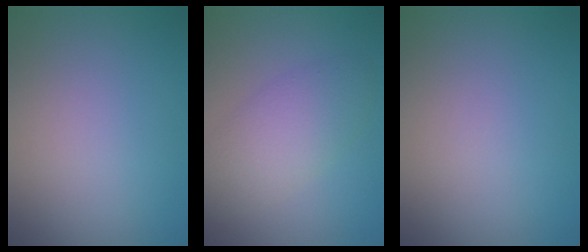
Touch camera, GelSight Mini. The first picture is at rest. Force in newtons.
{"total": 4.2, "press": 4.2, "slide": 0.1}
{"total": 0.0}